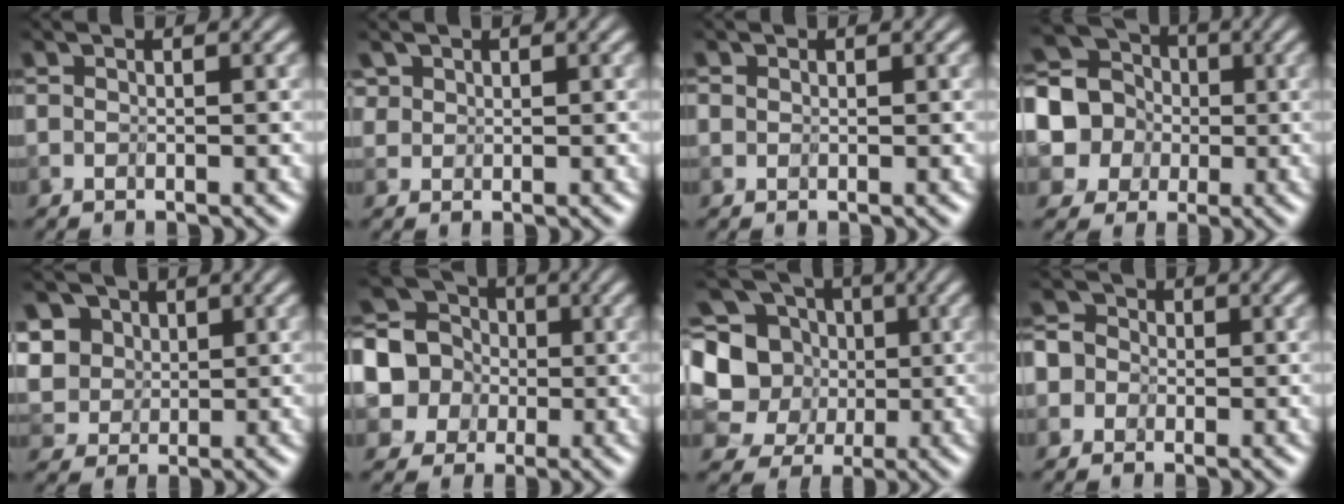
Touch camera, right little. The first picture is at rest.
{"total": 3.8, "force": [2.5, 2.3, 1.8], "torque": [-0.053, 0.022, 0.019]}
{"total": 1.2, "force": [0.6, 1.0, 0.2], "torque": [-0.011, 0.006, -0.009]}
{"total": 10.0, "force": [0.7, 9.2, 4.0], "torque": [-0.138, 0.006, -0.020]}
{"total": 7.1, "force": [4.3, 4.9, 2.8], "torque": [-0.073, 0.017, 0.057]}
{"total": 8.8, "force": [0.5, 8.0, 3.6], "torque": [-0.125, 0.002, -0.018]}
{"total": 8.9, "force": [2.5, 7.5, 3.9], "torque": [-0.125, 0.013, 0.027]}
{"total": 3.1, "force": [-0.7, 3.0, 0.1], "torque": [-0.021, 0.014, -0.040]}